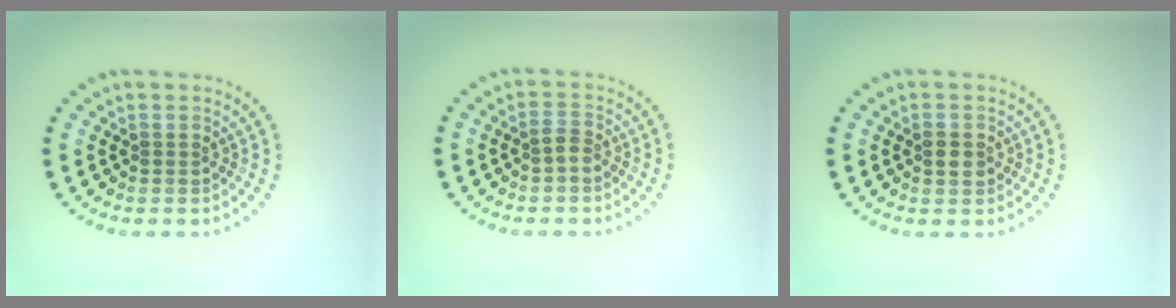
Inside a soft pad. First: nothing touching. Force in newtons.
{"total": 1.0, "press": 0.9, "slide": 0.6}
{"total": 1.3, "press": 1.3, "slide": 0.1}